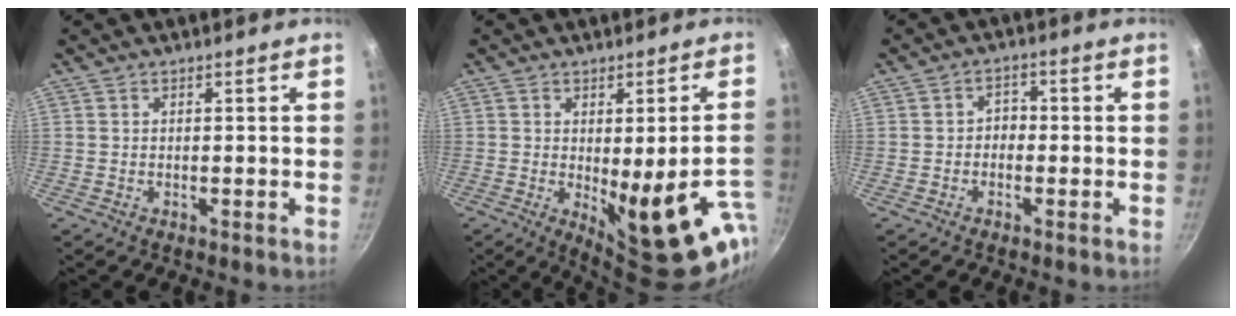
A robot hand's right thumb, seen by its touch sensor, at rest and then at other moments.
{"total": 17.9, "force": [-4.9, 5.7, 16.2], "torque": [-0.176, -0.019, -0.043]}
{"total": 2.6, "force": [-0.8, 2.0, 1.3], "torque": [-0.005, 0.012, -0.017]}